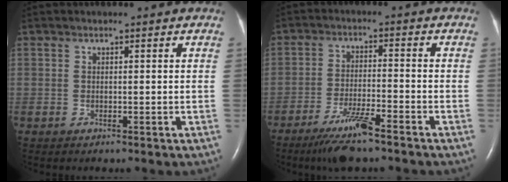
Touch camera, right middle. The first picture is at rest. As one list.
[{"total": 7.4, "force": [-5.3, 0.4, 5.1], "torque": [-0.105, -0.018, -0.098]}]